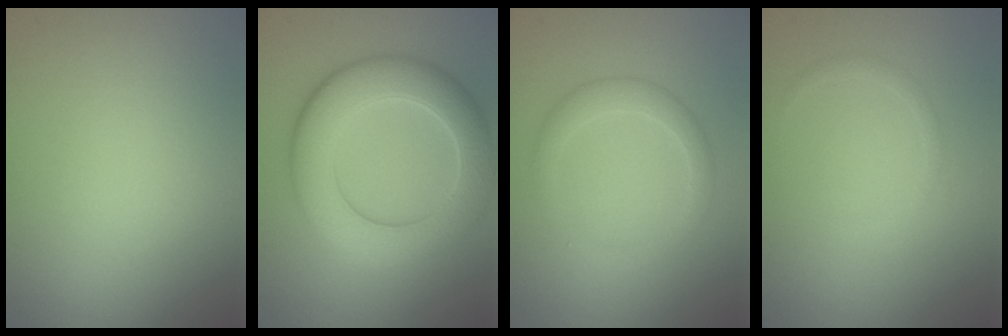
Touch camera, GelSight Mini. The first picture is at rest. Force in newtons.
{"total": 7.7, "press": 7.7, "slide": 0.4}
{"total": 2.2, "press": 2.2, "slide": 0.1}
{"total": 0.7, "press": 0.7, "slide": 0.1}